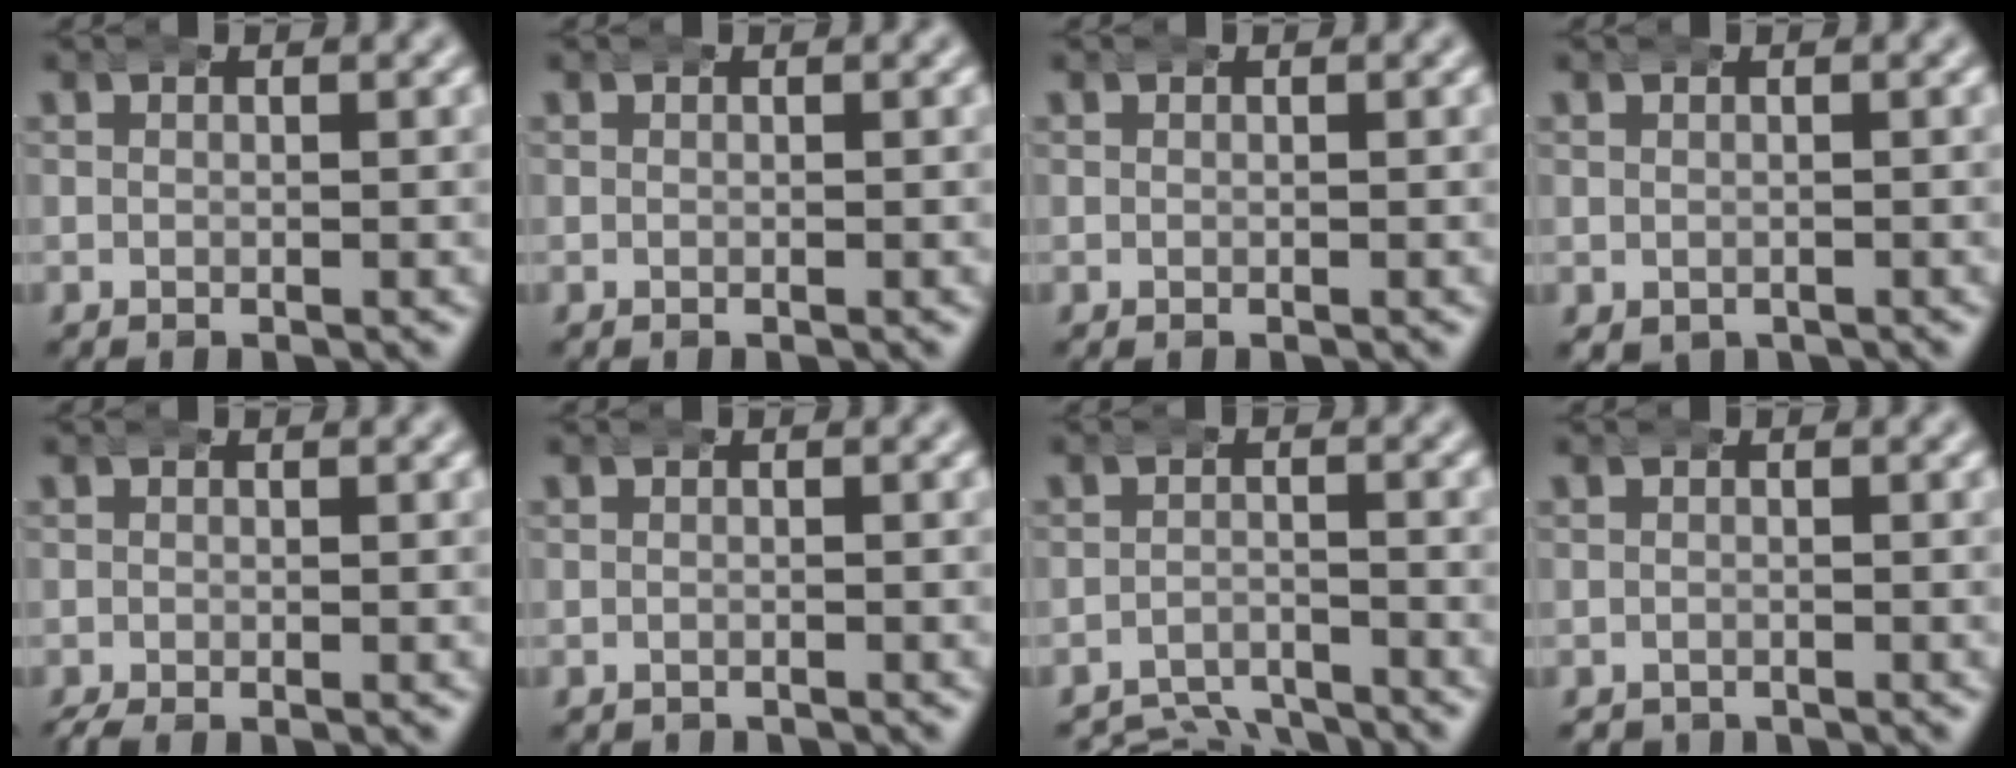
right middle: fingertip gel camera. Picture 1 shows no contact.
{"total": 0.0}
{"total": 0.0}
{"total": 2.0, "force": [-0.9, 1.6, 0.8], "torque": [-0.020, -0.014, -0.006]}
{"total": 1.1, "force": [-0.9, 0.4, 0.5], "torque": [-0.012, -0.006, -0.012]}
{"total": 0.9, "force": [-0.9, 0.2, -0.1], "torque": [-0.002, -0.006, -0.009]}
{"total": 5.0, "force": [-4.7, 1.7, 0.8], "torque": [0.002, -0.015, -0.082]}
{"total": 1.5, "force": [-1.3, 0.8, 0.0], "torque": [-0.002, -0.010, -0.016]}